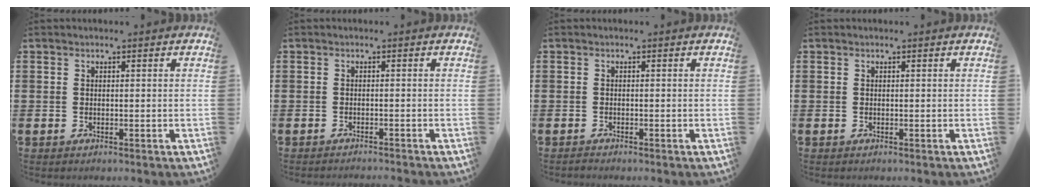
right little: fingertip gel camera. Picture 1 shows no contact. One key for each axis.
{"total": 0.8, "fx": -0.7, "fy": -0.2, "fz": 0.0, "tx": 0.001, "ty": -0.001, "tz": -0.016}
{"total": 0.0}
{"total": 0.0}